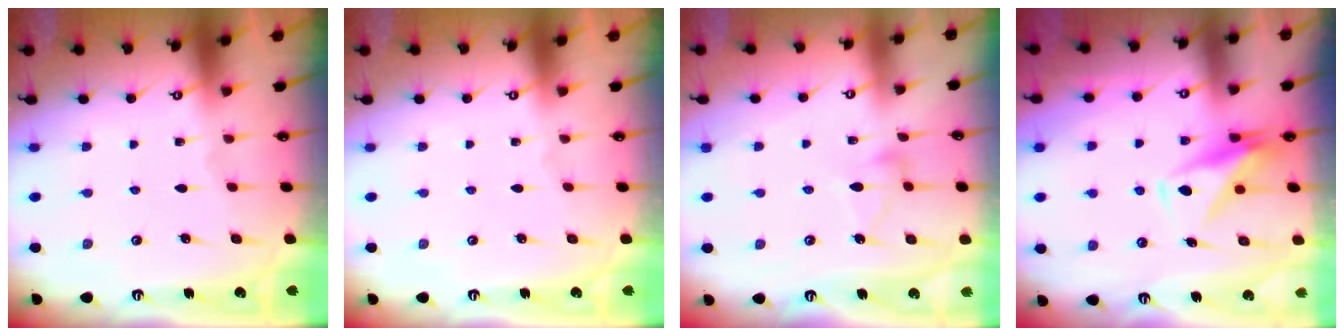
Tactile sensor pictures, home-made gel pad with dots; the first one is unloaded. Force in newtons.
{"total": 0.0}
{"total": 6.0, "press": 6.0, "slide": 0.4}
{"total": 8.8, "press": 8.8, "slide": 0.8}